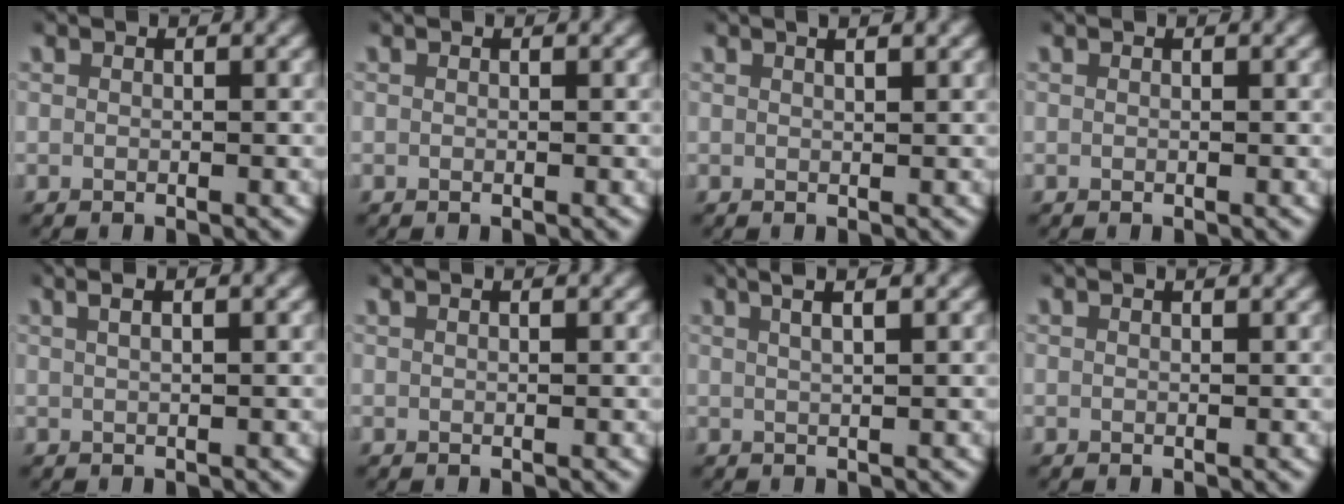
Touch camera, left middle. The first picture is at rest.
{"total": 0.0}
{"total": 1.5, "force": [1.0, 0.2, 1.1], "torque": [-0.010, 0.006, 0.014]}
{"total": 0.0}
{"total": 3.0, "force": [1.7, 1.0, 2.3], "torque": [-0.022, 0.022, 0.020]}
{"total": 0.8, "force": [0.7, 0.1, 0.3], "torque": [-0.006, 0.002, 0.011]}
{"total": 4.8, "force": [3.1, 1.7, 3.3], "torque": [-0.041, 0.023, 0.040]}
{"total": 0.7, "force": [0.6, -0.1, 0.3], "torque": [0.002, 0.003, 0.007]}